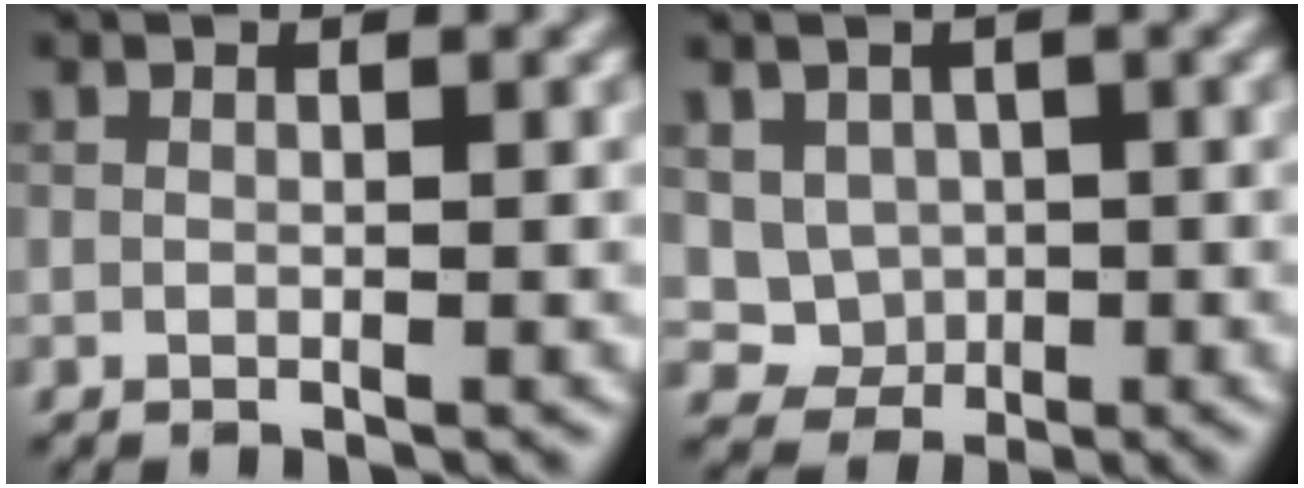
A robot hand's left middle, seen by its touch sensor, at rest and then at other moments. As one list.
[{"total": 2.8, "force": [0.5, 2.6, 1.0], "torque": [-0.021, -0.004, 0.014]}]